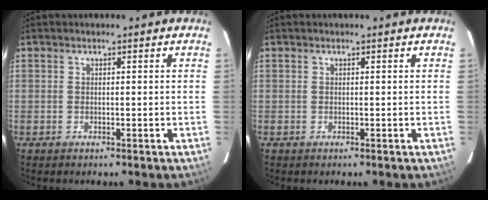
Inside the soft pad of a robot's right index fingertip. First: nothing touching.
{"total": 0.0}